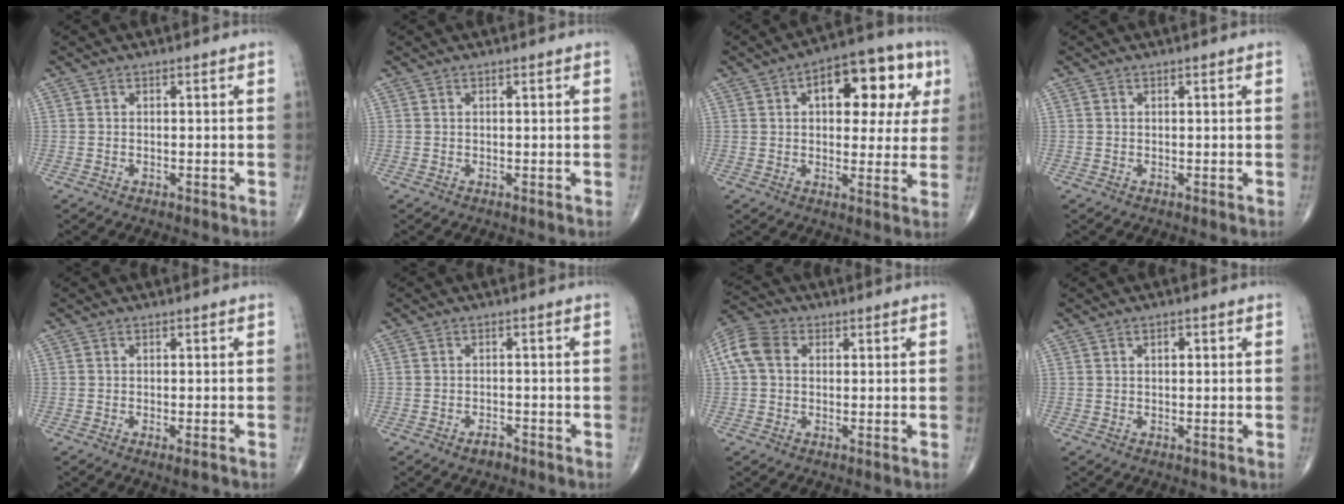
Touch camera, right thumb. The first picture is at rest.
{"total": 0.0}
{"total": 16.0, "force": [5.0, 8.4, 12.7], "torque": [-0.120, 0.018, 0.061]}
{"total": 0.0}
{"total": 1.5, "force": [-0.8, 0.2, 1.2], "torque": [-0.021, -0.005, -0.014]}
{"total": 1.8, "force": [-1.4, 0.9, 0.8], "torque": [-0.012, 0.007, -0.022]}
{"total": 7.4, "force": [1.2, 5.5, 4.8], "torque": [-0.106, 0.027, 0.018]}
{"total": 1.5, "force": [0.5, 0.9, 1.1], "torque": [-0.016, 0.001, 0.007]}